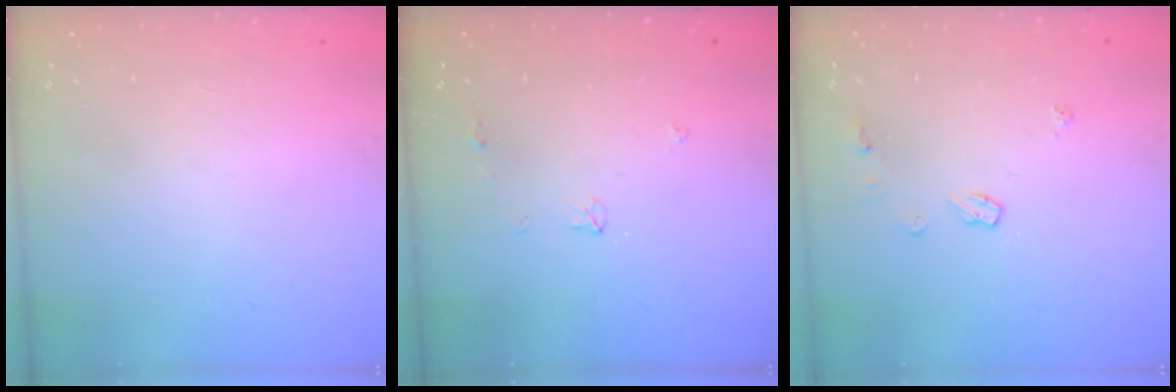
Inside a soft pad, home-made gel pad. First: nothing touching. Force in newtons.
{"total": 3.3, "press": 3.2, "slide": 0.6}
{"total": 5.6, "press": 5.6, "slide": 0.7}